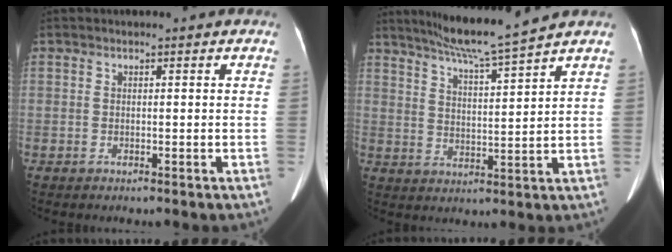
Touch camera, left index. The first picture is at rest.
{"total": 9.8, "force": [8.5, -1.8, 4.4], "torque": [-0.077, -0.004, 0.144]}